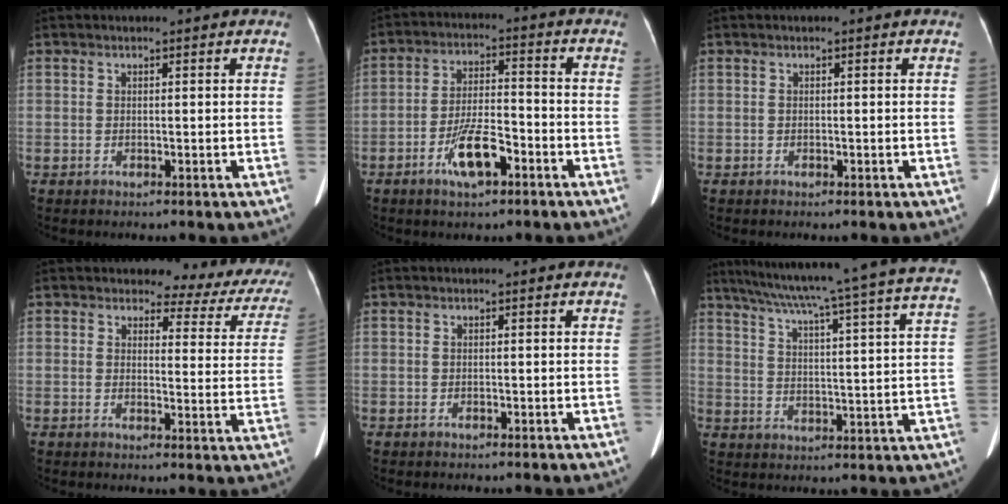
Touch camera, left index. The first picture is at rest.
{"total": 7.9, "force": [-4.1, 2.2, 6.3], "torque": [-0.125, 0.002, -0.073]}
{"total": 0.0}
{"total": 11.6, "force": [10.3, 4.1, 3.6], "torque": [-0.012, -0.035, 0.081]}
{"total": 0.0}
{"total": 28.8, "force": [24.4, -0.4, 15.2], "torque": [-0.242, -0.041, 0.306]}